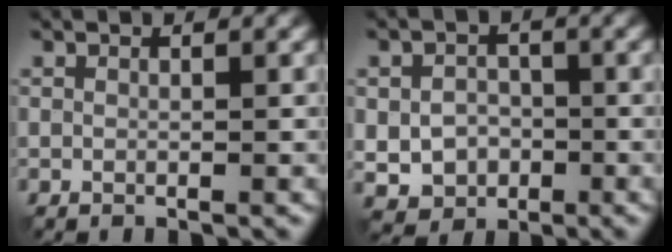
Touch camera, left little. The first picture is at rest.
{"total": 4.0, "force": [-0.8, 3.3, 2.1], "torque": [-0.043, -0.006, -0.014]}